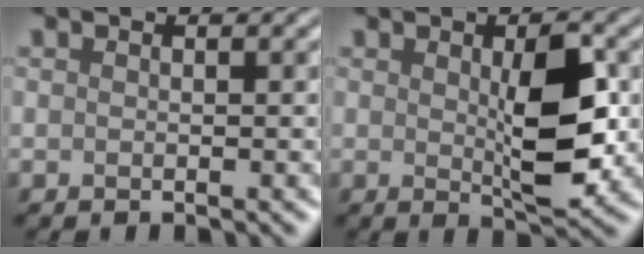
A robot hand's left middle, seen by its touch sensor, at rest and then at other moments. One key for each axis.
{"total": 5.3, "fx": 0.2, "fy": 1.6, "fz": 5.0, "tx": -0.083, "ty": -0.004, "tz": 0.008}